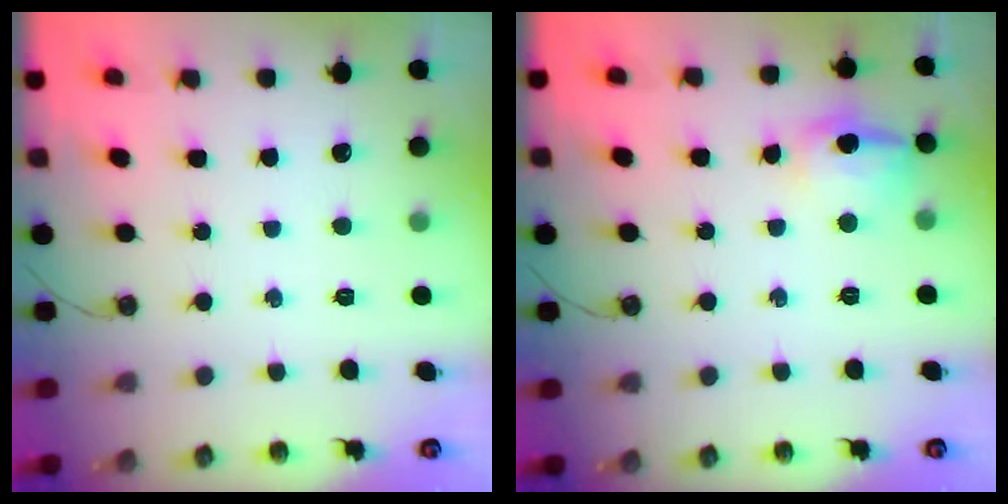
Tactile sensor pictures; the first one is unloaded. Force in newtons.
{"total": 12.1, "press": 12.0, "slide": 1.0}